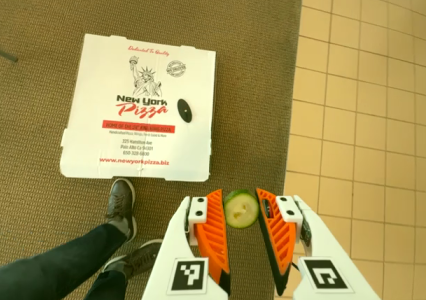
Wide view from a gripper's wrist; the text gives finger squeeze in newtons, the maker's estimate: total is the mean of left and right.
{"total": 7.7, "left": 7.5, "right": 7.9}